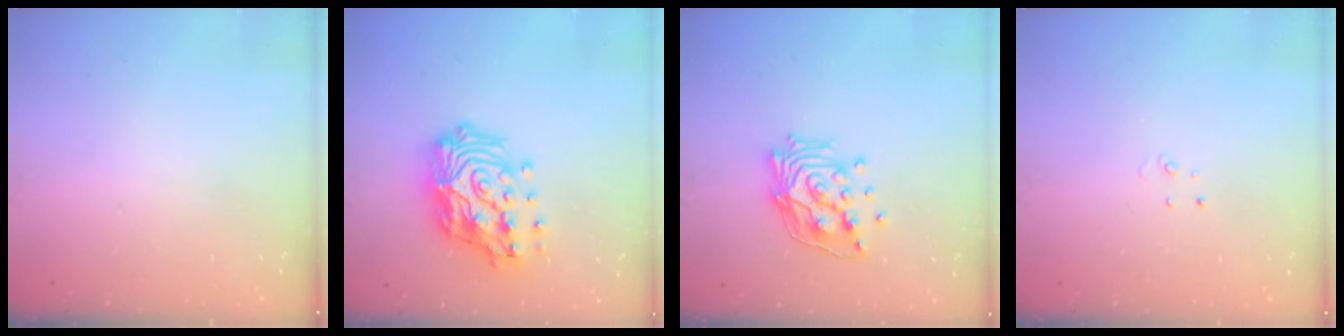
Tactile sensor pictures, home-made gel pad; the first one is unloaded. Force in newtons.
{"total": 20.6, "press": 20.5, "slide": 2.7}
{"total": 15.0, "press": 14.9, "slide": 2.0}
{"total": 2.6, "press": 2.6, "slide": 0.2}